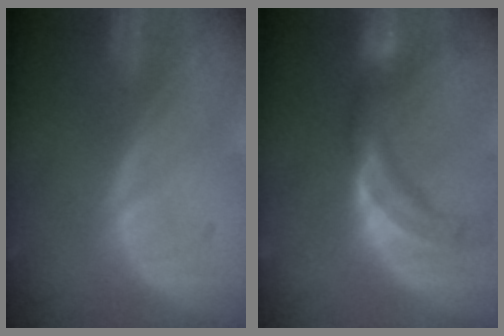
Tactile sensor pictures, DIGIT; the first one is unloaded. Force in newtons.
{"total": 10.3, "press": 9.3, "slide": 4.4}